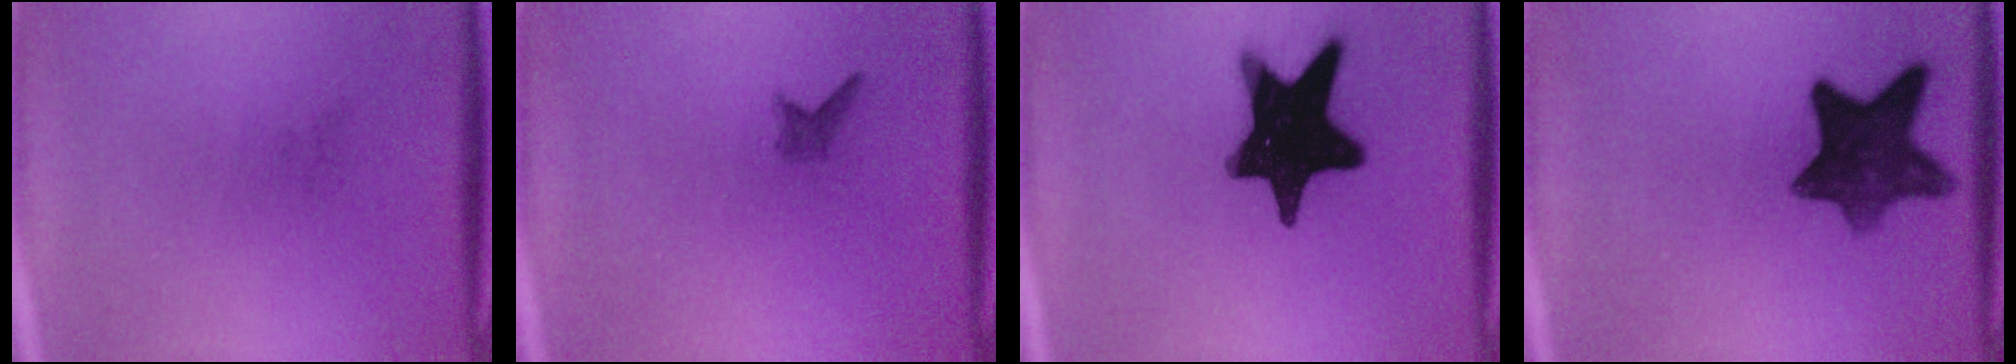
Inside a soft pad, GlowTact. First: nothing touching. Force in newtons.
{"total": 1.0}
{"total": 18.6}
{"total": 10.2}